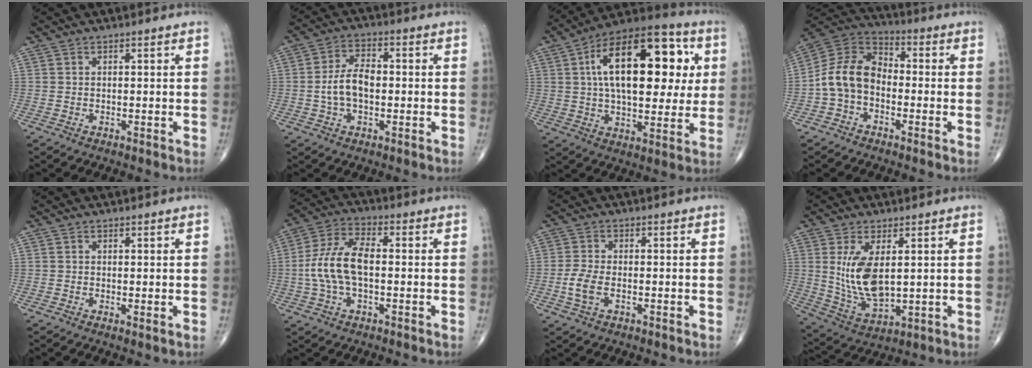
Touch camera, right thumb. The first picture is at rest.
{"total": 7.5, "force": [-0.7, 4.4, 6.1], "torque": [-0.115, 0.019, -0.017]}
{"total": 24.9, "force": [5.3, 12.5, 20.9], "torque": [-0.299, 0.013, 0.072]}
{"total": 10.9, "force": [-2.4, 7.9, 7.2], "torque": [-0.122, 0.039, -0.060]}
{"total": 0.8, "force": [-0.1, 0.2, 0.8], "torque": [-0.016, -0.004, -0.004]}
{"total": 11.1, "force": [-0.7, 5.6, 9.5], "torque": [-0.206, 0.030, -0.017]}
{"total": 4.6, "force": [-1.3, 2.4, 3.6], "torque": [-0.086, 0.006, -0.025]}
{"total": 11.2, "force": [2.0, 5.5, 9.6], "torque": [-0.181, -0.021, 0.053]}